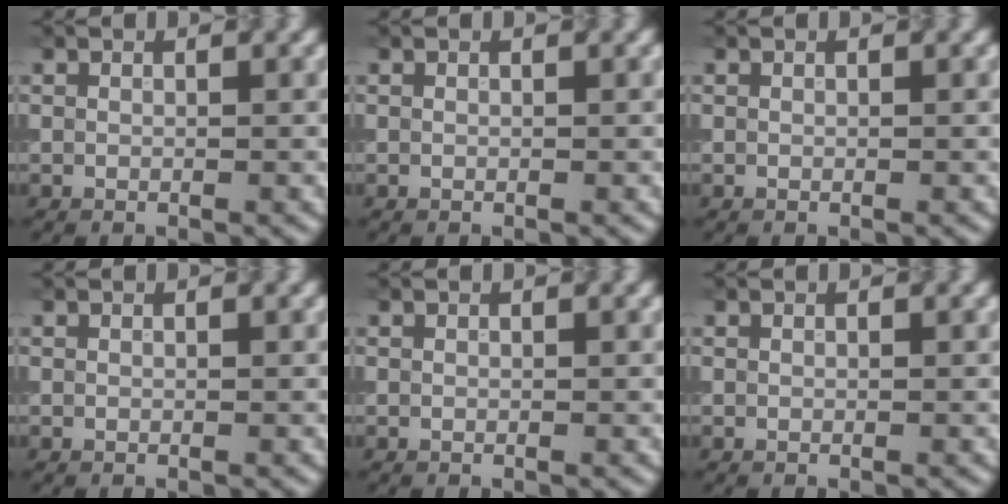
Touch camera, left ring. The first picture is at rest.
{"total": 0.0}
{"total": 0.0}
{"total": 0.0}
{"total": 0.0}
{"total": 0.0}